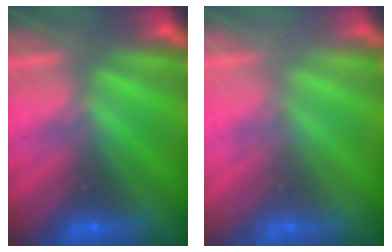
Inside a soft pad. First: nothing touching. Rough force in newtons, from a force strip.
{"total": 2.1}